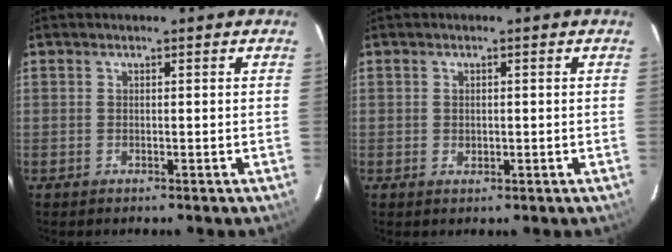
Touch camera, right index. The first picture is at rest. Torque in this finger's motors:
{"motor_torque": [-0.01, 0.08, -0.01, 0.00]}